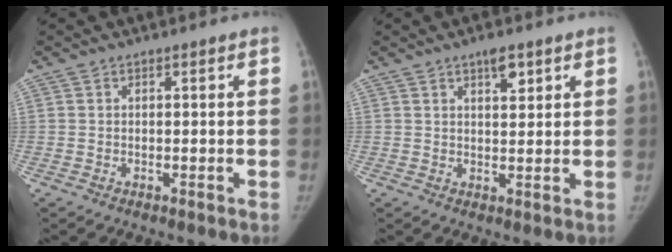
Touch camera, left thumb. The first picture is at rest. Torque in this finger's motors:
{"motor_torque": [0.59, 0.21, 0.28, -0.45, 0.00]}